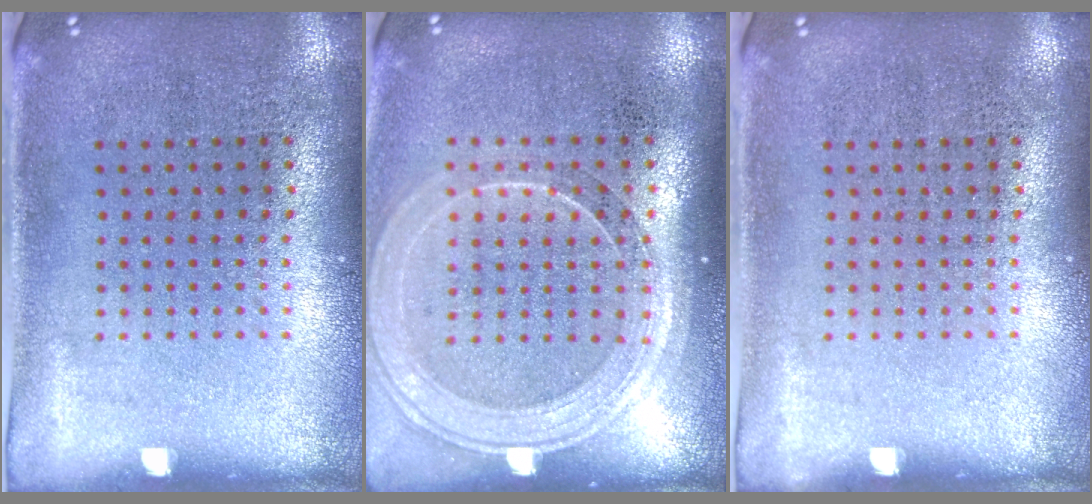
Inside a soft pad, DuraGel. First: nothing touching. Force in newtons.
{"total": 1.7, "press": 1.5, "slide": 0.7}
{"total": 0.0}